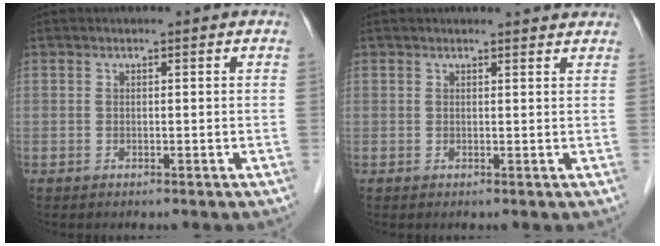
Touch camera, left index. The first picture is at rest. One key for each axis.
{"total": 3.0, "fx": 2.9, "fy": 0.3, "fz": 0.5, "tx": -0.011, "ty": 0.003, "tz": 0.027}